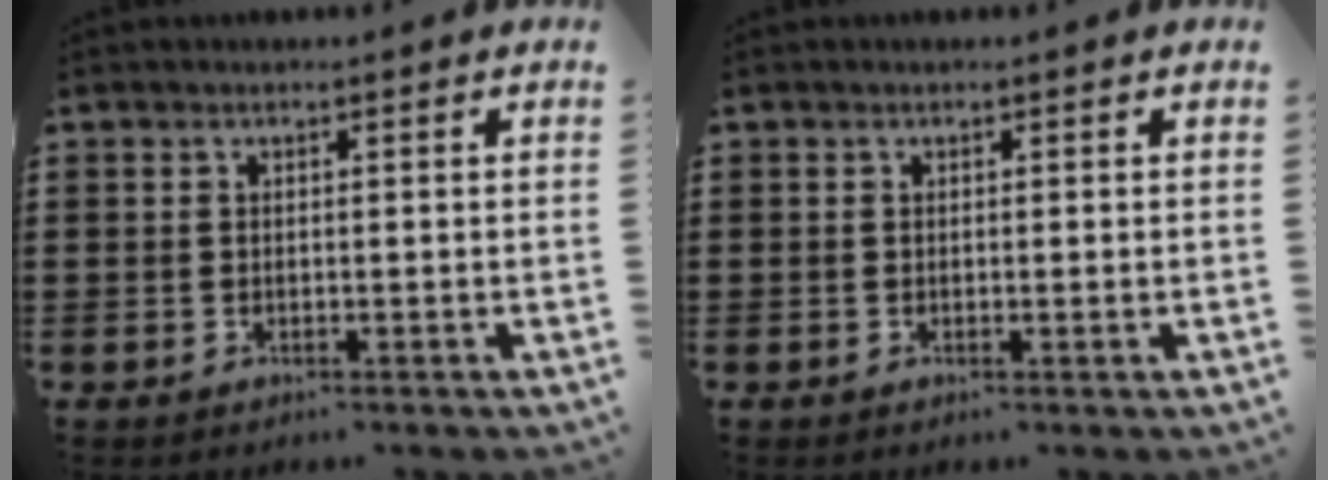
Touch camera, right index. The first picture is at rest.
{"total": 0.0}